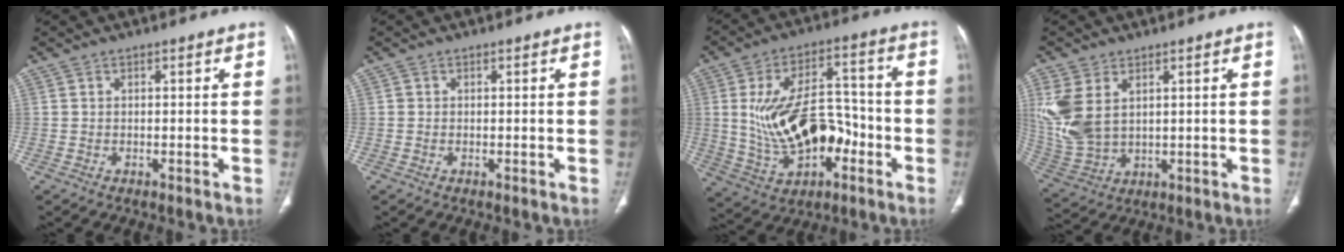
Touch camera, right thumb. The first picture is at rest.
{"total": 0.0}
{"total": 17.7, "force": [-2.8, 10.6, 13.9], "torque": [-0.221, 0.037, -0.031]}
{"total": 12.2, "force": [3.8, 7.7, 8.7], "torque": [-0.203, -0.009, 0.096]}